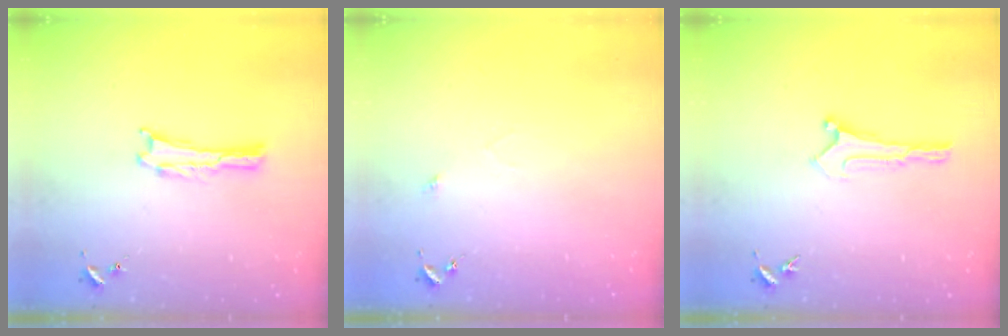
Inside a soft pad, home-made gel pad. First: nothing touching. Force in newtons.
{"total": 2.5, "press": 2.5, "slide": 0.2}
{"total": 0.0}